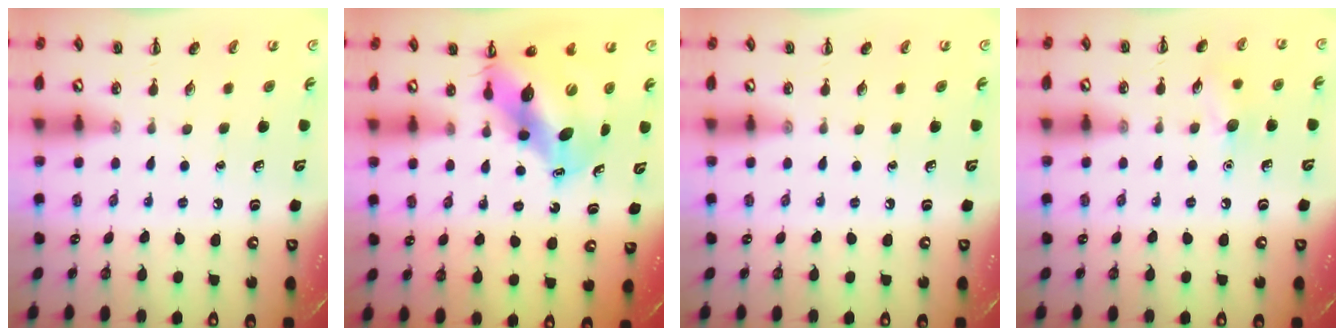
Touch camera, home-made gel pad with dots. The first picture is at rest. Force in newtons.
{"total": 10.9, "press": 10.5, "slide": 3.1}
{"total": 0.0}
{"total": 7.9, "press": 7.8, "slide": 1.7}